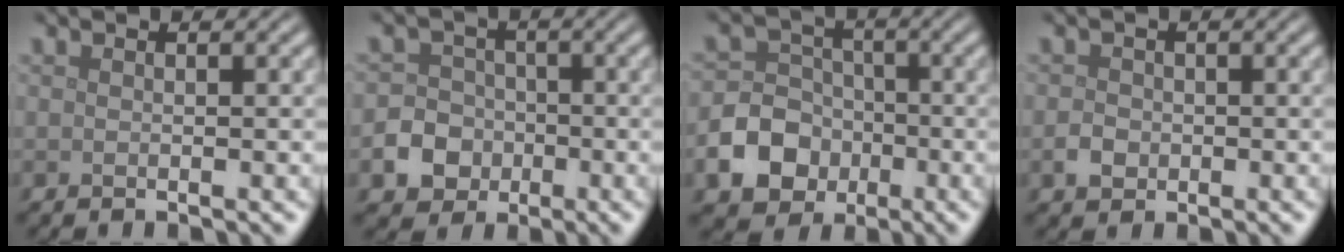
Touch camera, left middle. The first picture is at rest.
{"total": 5.0, "force": [-1.9, 4.4, 1.4], "torque": [-0.009, -0.003, -0.058]}
{"total": 8.5, "force": [-3.4, 7.2, 2.8], "torque": [-0.042, -0.011, -0.083]}
{"total": 1.7, "force": [-0.5, 1.5, 0.7], "torque": [-0.010, -0.001, -0.013]}